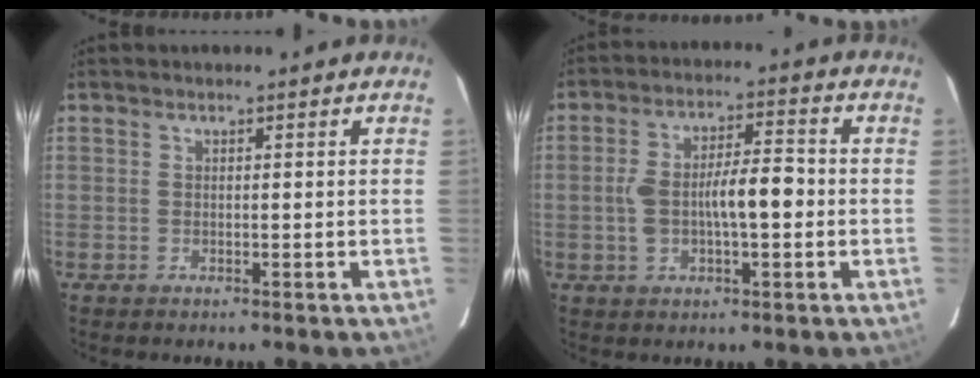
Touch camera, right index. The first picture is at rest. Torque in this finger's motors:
{"motor_torque": [1.00, 0.01, 0.24, 0.10]}